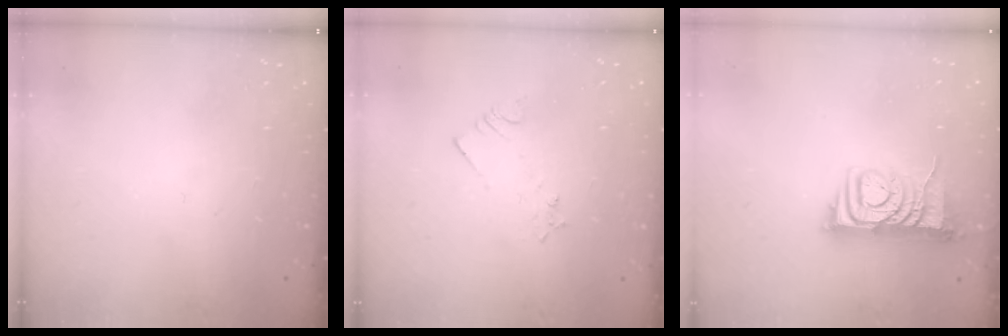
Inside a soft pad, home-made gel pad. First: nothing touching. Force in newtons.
{"total": 2.1, "press": 2.1, "slide": 0.3}
{"total": 7.9, "press": 7.9, "slide": 1.0}